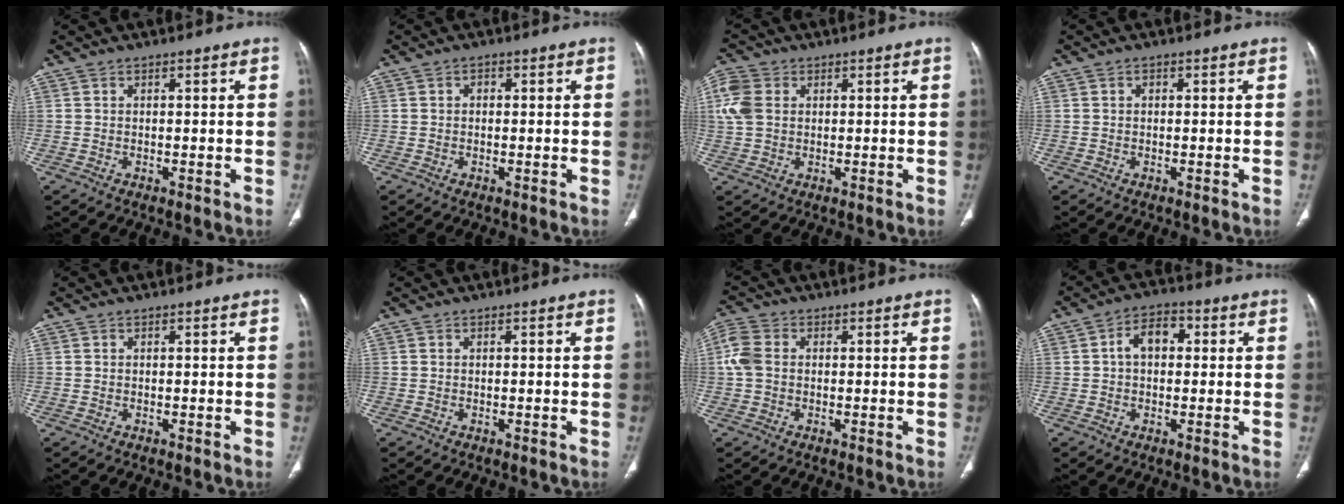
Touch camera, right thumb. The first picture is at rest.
{"total": 1.0, "force": [0.1, 0.8, 0.6], "torque": [-0.006, 0.004, 0.000]}
{"total": 6.1, "force": [1.3, 4.5, 3.8], "torque": [-0.098, 0.010, 0.025]}
{"total": 0.6, "force": [0.1, 0.5, 0.4], "torque": [-0.006, 0.002, 0.002]}
{"total": 0.0}
{"total": 0.0}
{"total": 4.7, "force": [0.3, 3.5, 3.2], "torque": [-0.088, 0.013, 0.001]}
{"total": 6.0, "force": [0.8, 4.1, 4.3], "torque": [-0.060, 0.020, 0.004]}